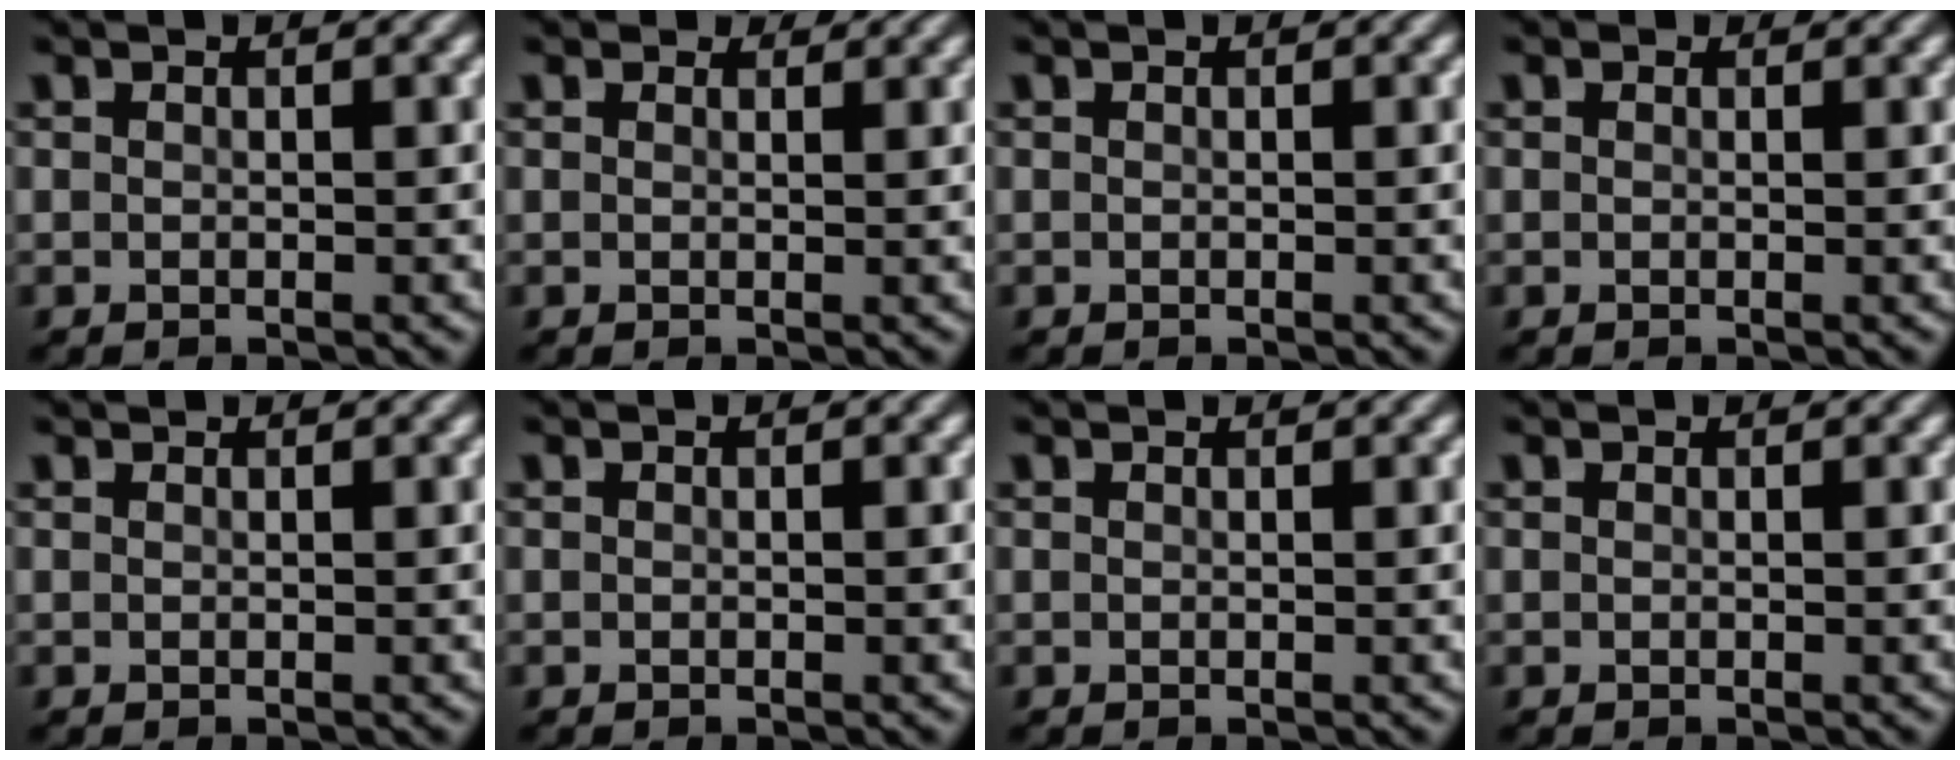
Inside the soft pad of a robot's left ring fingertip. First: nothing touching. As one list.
[{"total": 1.4, "force": [1.2, 0.5, 0.3], "torque": [-0.010, -0.006, 0.009]}, {"total": 0.0}, {"total": 0.5, "force": [0.4, 0.3, 0.2], "torque": [-0.005, -0.003, 0.000]}, {"total": 0.9, "force": [0.9, 0.1, 0.1], "torque": [-0.008, -0.004, 0.008]}, {"total": 0.0}, {"total": 1.0, "force": [1.0, 0.1, 0.3], "torque": [-0.009, -0.003, 0.007]}, {"total": 0.7, "force": [0.7, 0.1, 0.1], "torque": [-0.007, -0.002, 0.004]}]